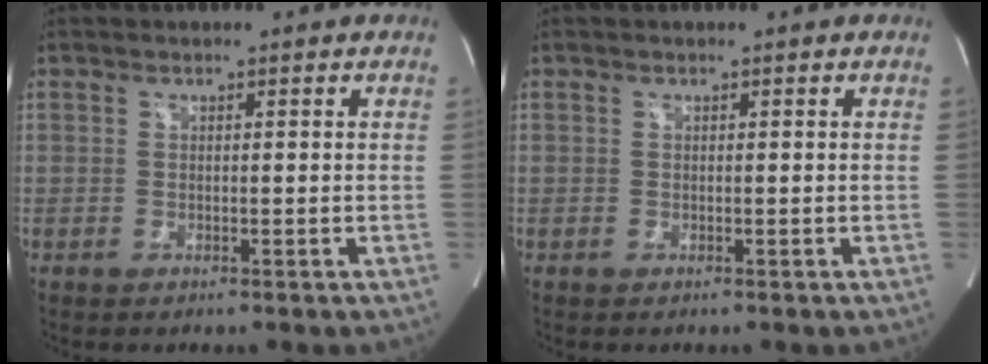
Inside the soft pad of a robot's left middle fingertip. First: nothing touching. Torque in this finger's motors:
{"motor_torque": [0.07, 0.02, 0.00, 0.00]}